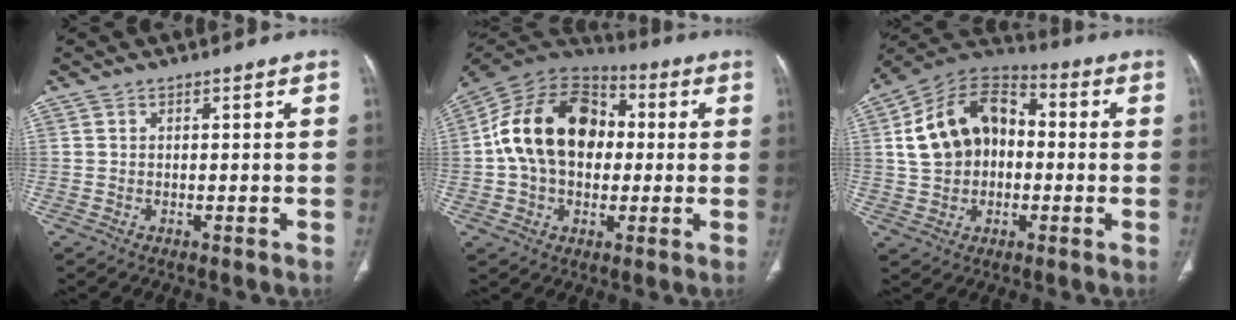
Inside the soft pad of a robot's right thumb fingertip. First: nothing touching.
{"total": 20.1, "force": [1.2, 14.2, 14.1], "torque": [-0.231, 0.032, 0.014]}
{"total": 16.5, "force": [1.1, 11.9, 11.3], "torque": [-0.175, 0.036, 0.010]}